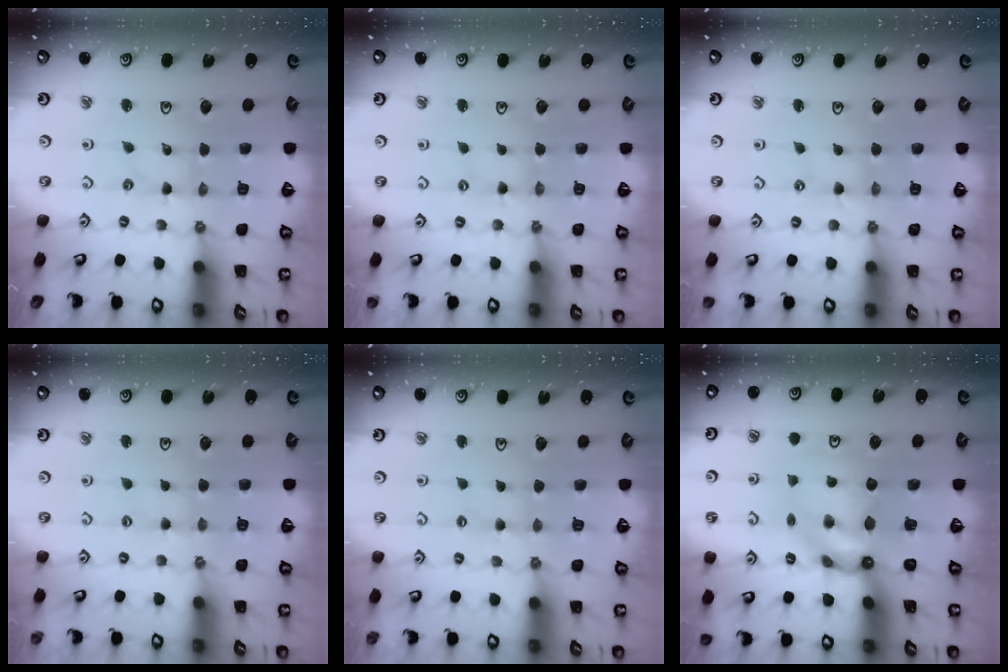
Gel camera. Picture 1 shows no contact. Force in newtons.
{"total": 2.1, "press": 2.1, "slide": 0.3}
{"total": 0.6, "press": 0.6, "slide": 0.1}
{"total": 1.5, "press": 1.5, "slide": 0.3}
{"total": 2.1, "press": 2.0, "slide": 0.4}
{"total": 7.1, "press": 7.1, "slide": 0.6}